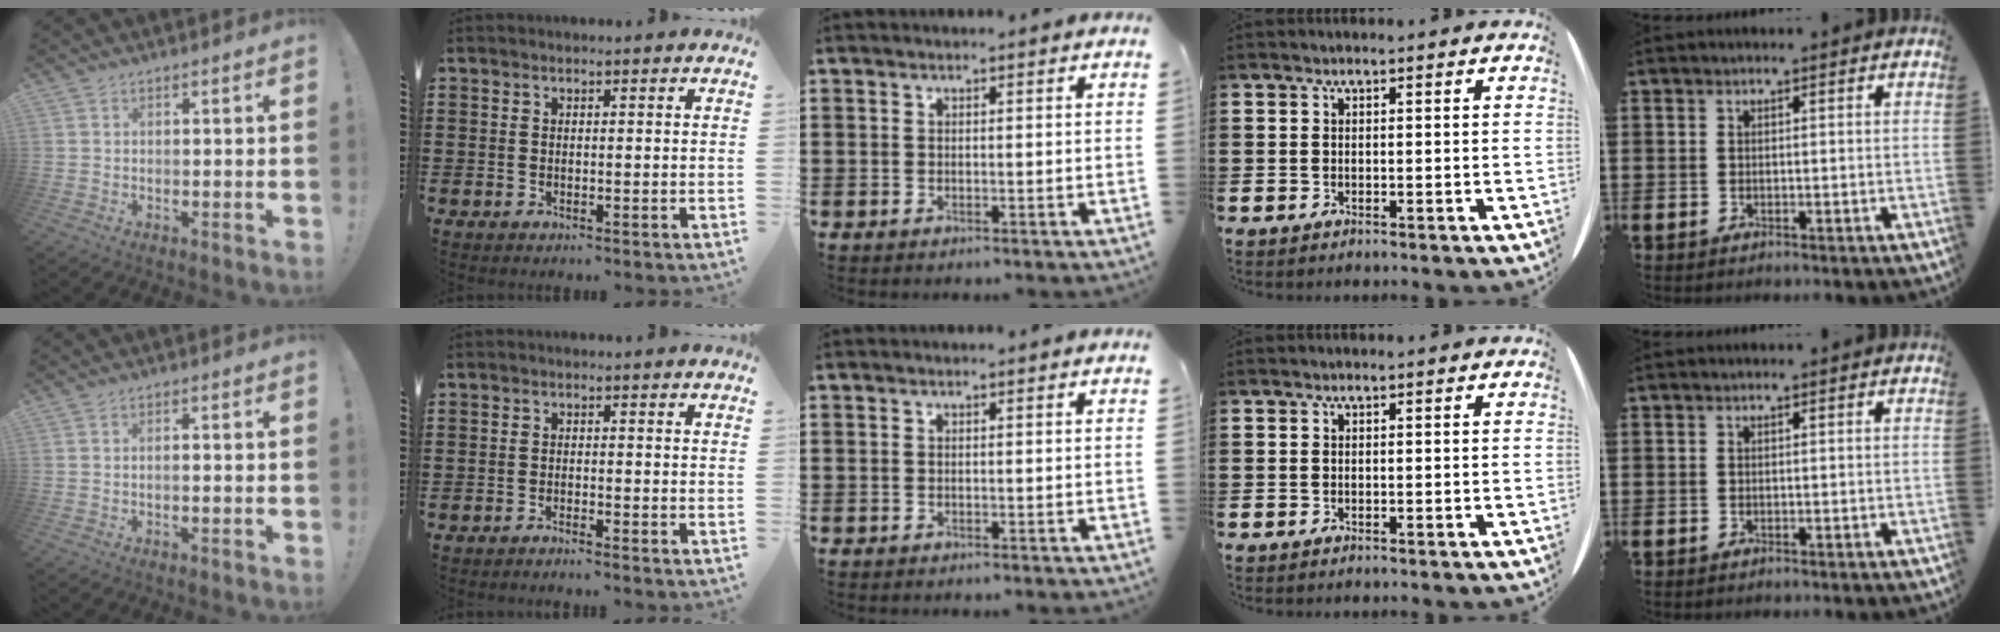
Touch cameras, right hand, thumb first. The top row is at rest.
{"thumb": {"total": 1.5, "force": [-0.9, 0.1, 1.2], "torque": [-0.029, 0.006, -0.015]}, "index": {"total": 1.3, "force": [-1.3, -0.1, 0.2], "torque": [-0.005, 0.002, -0.025]}}